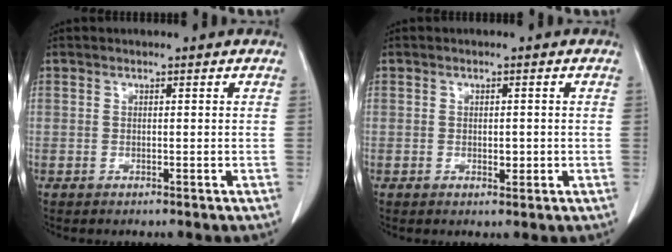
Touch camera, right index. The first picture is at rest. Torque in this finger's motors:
{"motor_torque": [-0.05, 0.00, 0.00, -0.01]}